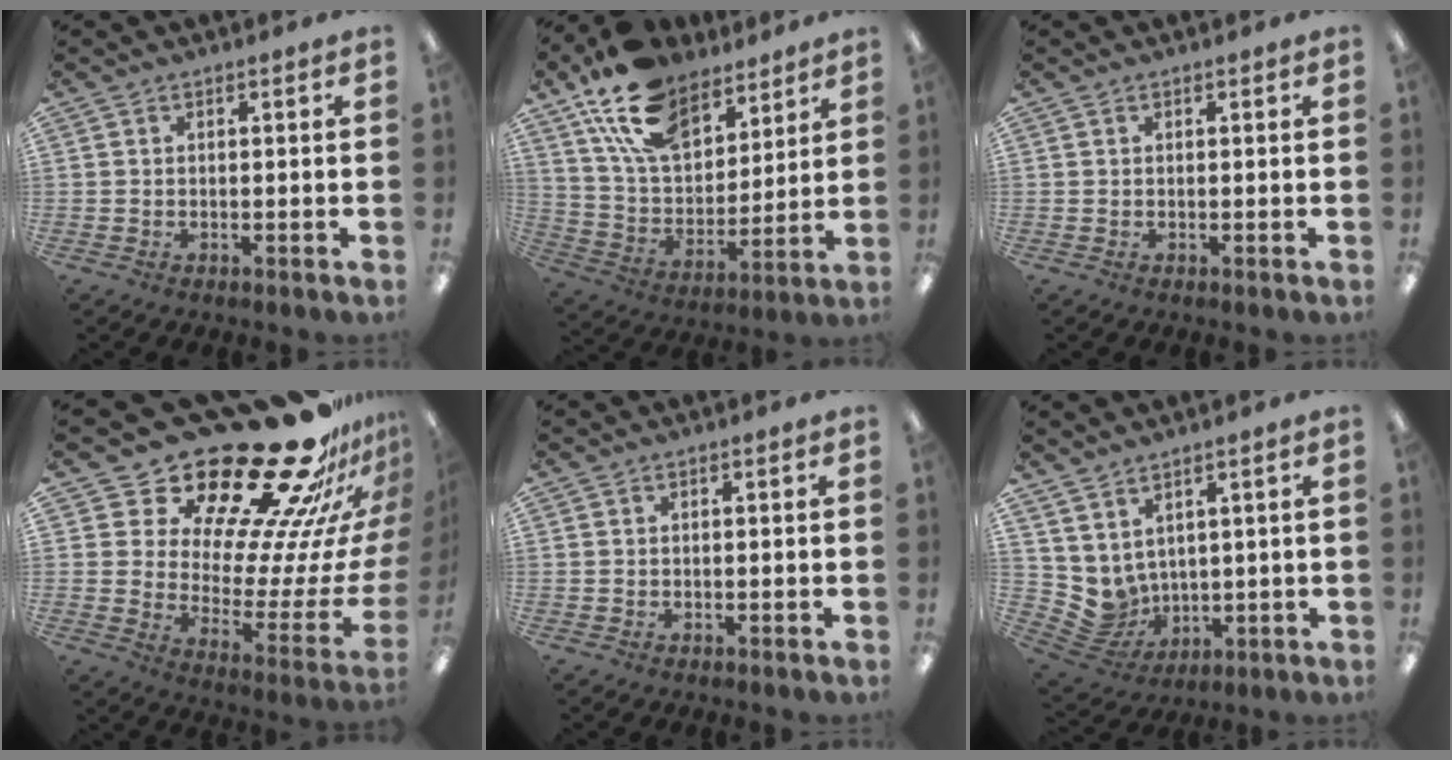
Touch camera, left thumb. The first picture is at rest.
{"total": 18.3, "force": [12.3, 10.3, 8.8], "torque": [-0.173, -0.057, 0.229]}
{"total": 0.0}
{"total": 29.7, "force": [23.3, 10.1, 15.4], "torque": [-0.211, -0.200, 0.412]}
{"total": 0.0}
{"total": 5.9, "force": [3.9, 4.3, 0.5], "torque": [-0.043, -0.035, 0.085]}